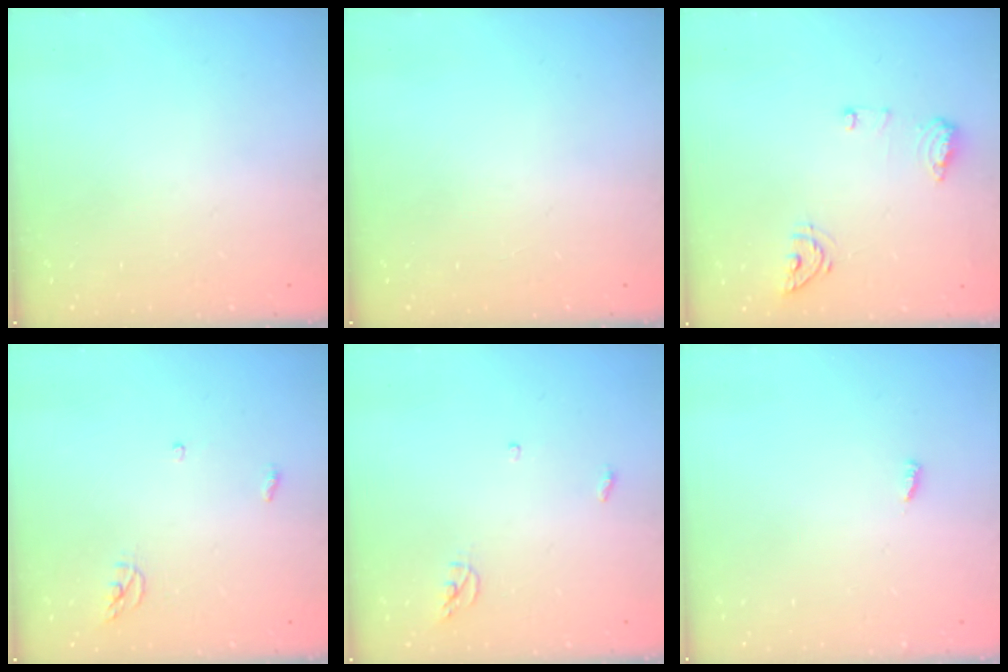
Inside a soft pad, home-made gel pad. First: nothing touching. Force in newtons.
{"total": 0.0}
{"total": 9.2, "press": 9.0, "slide": 2.1}
{"total": 3.5, "press": 3.5, "slide": 0.3}
{"total": 3.8, "press": 3.8, "slide": 0.3}
{"total": 3.0, "press": 3.0, "slide": 0.0}